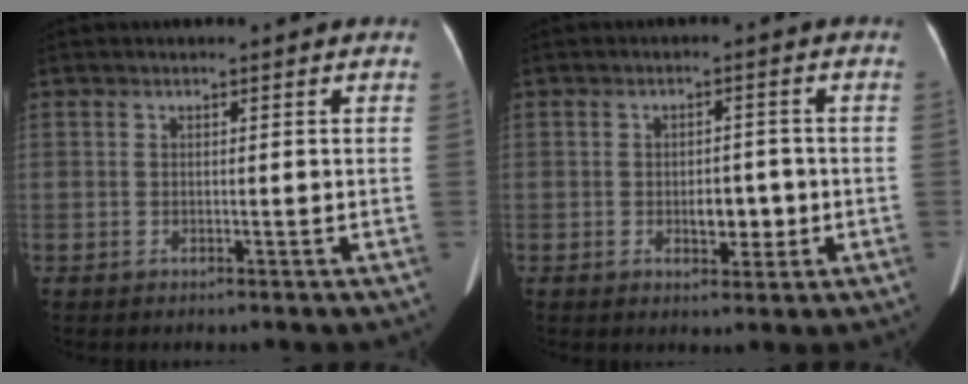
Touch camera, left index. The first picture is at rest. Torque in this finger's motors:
{"motor_torque": [0.03, 0.01, 0.04, 0.03]}